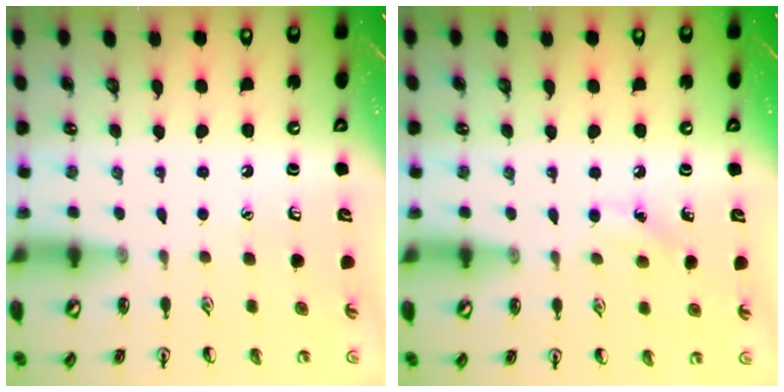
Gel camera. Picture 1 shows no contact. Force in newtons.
{"total": 5.3, "press": 5.1, "slide": 1.5}